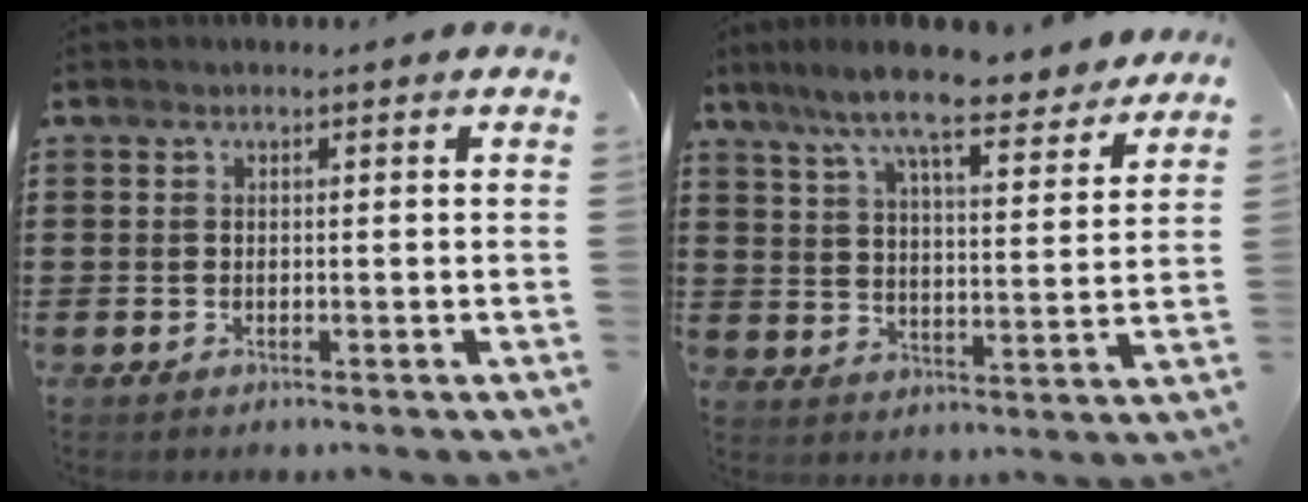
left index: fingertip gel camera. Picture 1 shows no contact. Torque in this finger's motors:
{"motor_torque": [2.14, 0.00, 1.00, 0.21]}